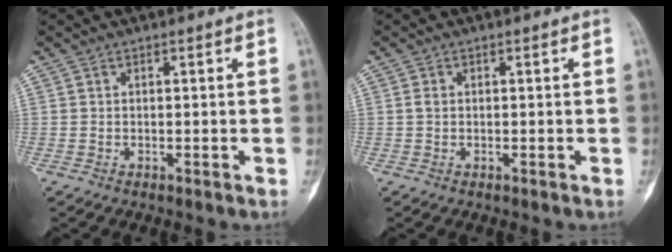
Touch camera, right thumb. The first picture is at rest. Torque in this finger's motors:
{"motor_torque": [0.29, 0.16, 0.18, -0.26, 0.01]}